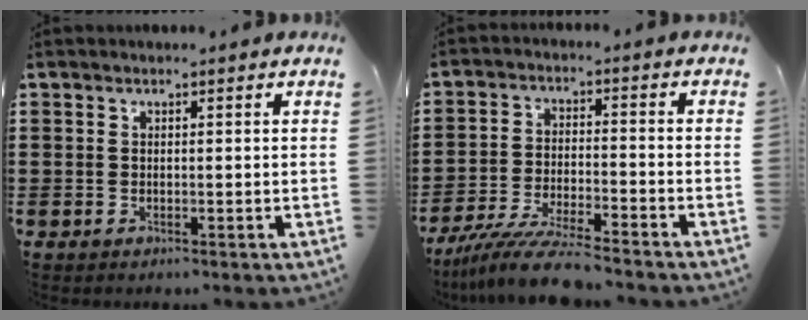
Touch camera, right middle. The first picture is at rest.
{"total": 8.5, "force": [-7.7, 0.3, 3.7], "torque": [-0.073, -0.001, -0.146]}